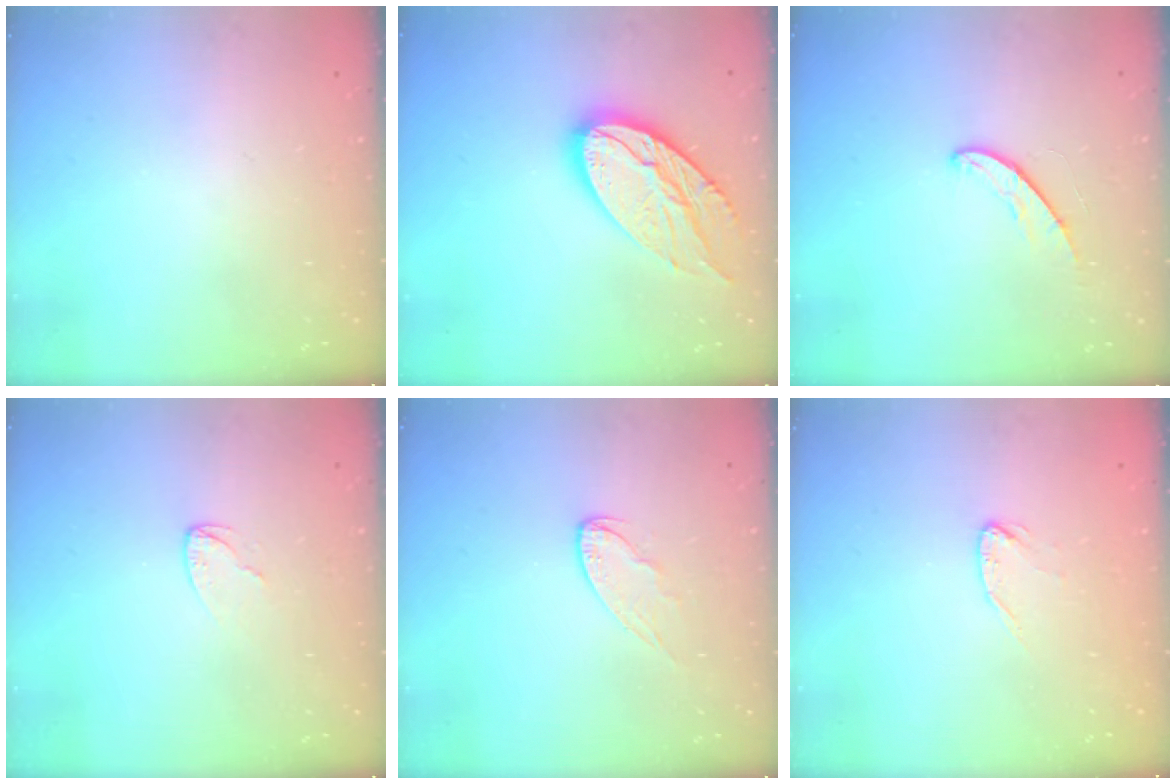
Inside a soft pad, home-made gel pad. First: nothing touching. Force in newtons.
{"total": 17.6, "press": 17.5, "slide": 1.4}
{"total": 5.6, "press": 5.5, "slide": 0.5}
{"total": 3.0, "press": 3.0, "slide": 0.3}
{"total": 6.3, "press": 6.3, "slide": 0.6}
{"total": 3.5, "press": 3.4, "slide": 0.4}